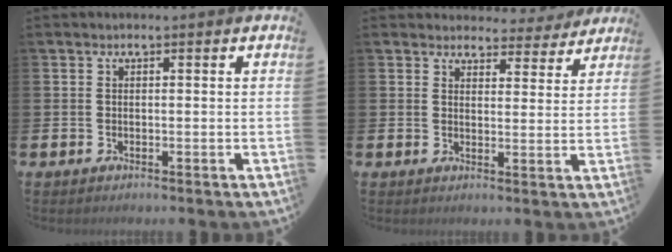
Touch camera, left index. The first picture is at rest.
{"total": 4.1, "force": [3.9, 1.3, 0.3], "torque": [-0.005, -0.028, 0.066]}